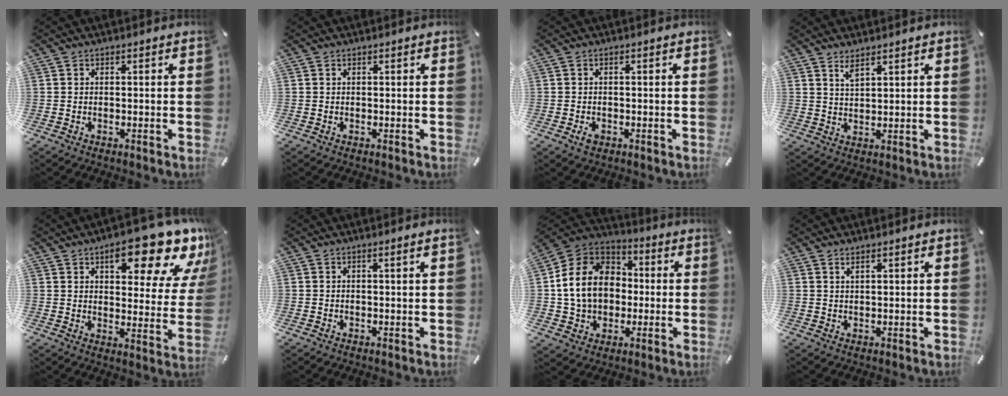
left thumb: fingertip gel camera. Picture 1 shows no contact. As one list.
[{"total": 0.0}, {"total": 1.8, "force": [-0.6, 1.1, 1.3], "torque": [-0.031, -0.001, -0.013]}, {"total": 3.3, "force": [2.6, 0.5, 1.9], "torque": [-0.042, -0.006, 0.047]}, {"total": 18.7, "force": [12.0, 7.2, 12.4], "torque": [-0.156, -0.080, 0.191]}, {"total": 1.1, "force": [0.5, -0.1, 1.0], "torque": [-0.018, -0.001, 0.007]}, {"total": 14.4, "force": [-0.6, 12.6, 6.8], "torque": [-0.166, 0.015, -0.010]}, {"total": 1.5, "force": [1.2, 0.1, 0.9], "torque": [-0.018, -0.001, 0.021]}]